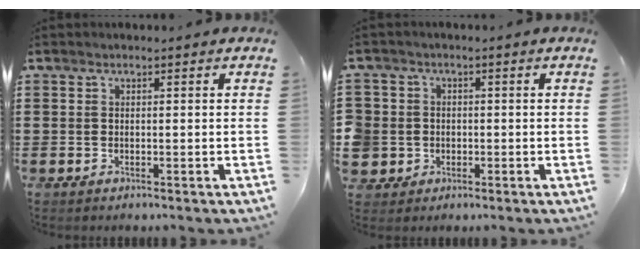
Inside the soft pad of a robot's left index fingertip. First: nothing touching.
{"total": 3.8, "force": [-0.6, 3.8, 0.2], "torque": [-0.036, 0.004, -0.020]}